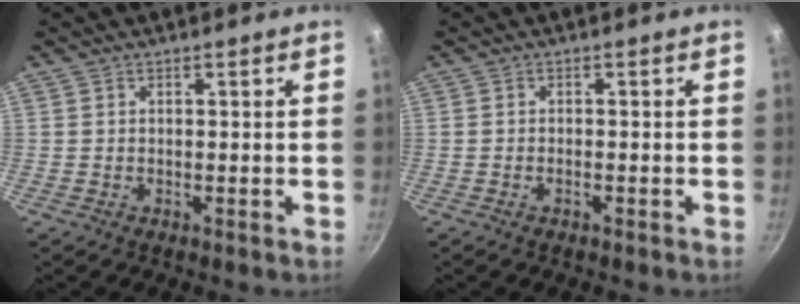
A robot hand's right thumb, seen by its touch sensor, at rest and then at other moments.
{"total": 0.8, "force": [-0.6, 0.2, 0.6], "torque": [-0.016, 0.005, -0.013]}